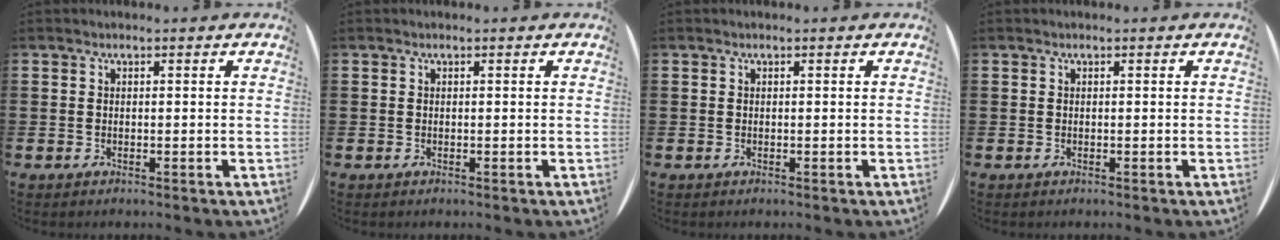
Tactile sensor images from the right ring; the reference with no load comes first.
{"total": 0.0}
{"total": 0.0}
{"total": 0.0}